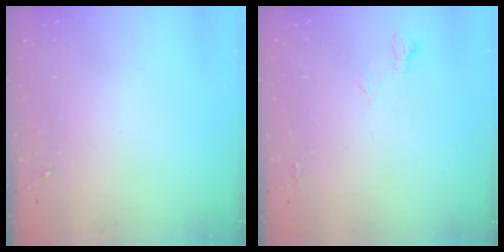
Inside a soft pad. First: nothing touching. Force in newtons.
{"total": 5.5, "press": 5.4, "slide": 0.7}